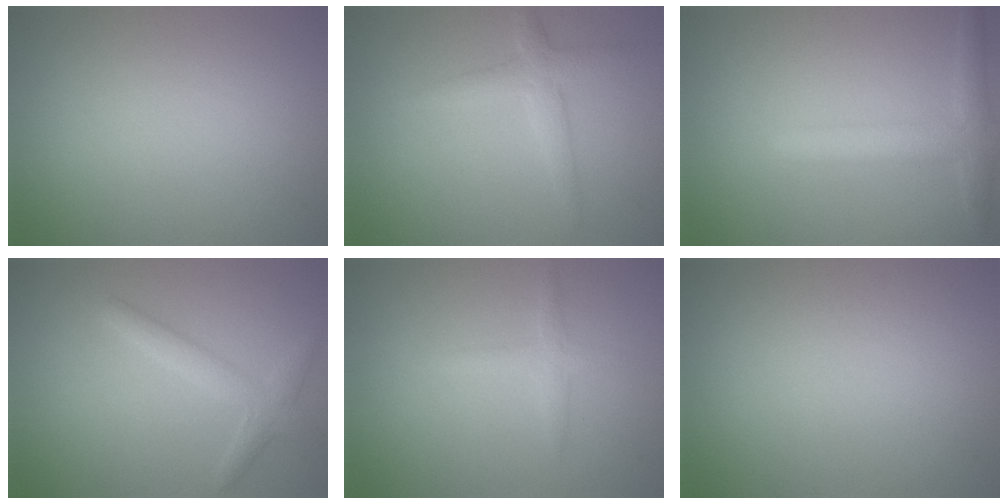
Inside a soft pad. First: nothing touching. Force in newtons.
{"total": 2.6, "press": 2.6, "slide": 0.1}
{"total": 3.0, "press": 3.0, "slide": 0.2}
{"total": 2.4, "press": 2.4, "slide": 0.0}
{"total": 1.5, "press": 1.5, "slide": 0.1}
{"total": 0.0}